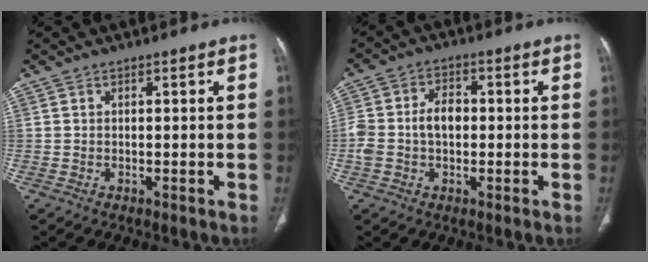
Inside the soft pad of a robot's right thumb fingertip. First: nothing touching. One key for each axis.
{"total": 7.5, "fx": -0.4, "fy": 5.1, "fz": 5.5, "tx": -0.112, "ty": 0.025, "tz": -0.007}